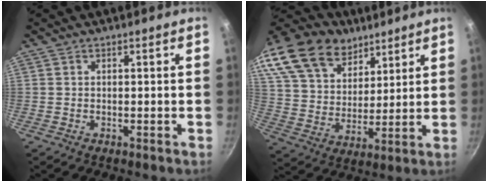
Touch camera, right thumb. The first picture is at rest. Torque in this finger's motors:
{"motor_torque": [2.17, 2.58, 0.33, 0.06, 0.51]}